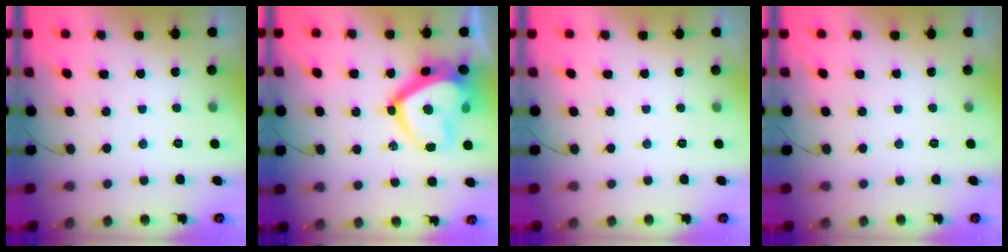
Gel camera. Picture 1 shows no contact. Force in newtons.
{"total": 16.8, "press": 16.8, "slide": 1.0}
{"total": 0.0}
{"total": 0.0}